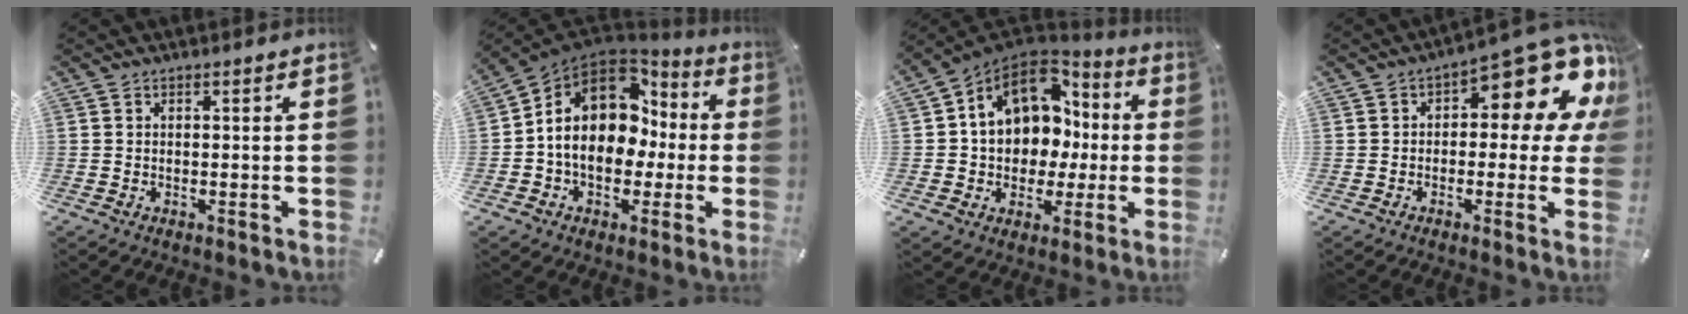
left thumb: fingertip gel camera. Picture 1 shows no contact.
{"total": 14.7, "force": [1.9, 11.7, 8.7], "torque": [-0.150, -0.010, 0.040]}
{"total": 13.9, "force": [3.6, 11.5, 6.9], "torque": [-0.139, -0.015, 0.075]}
{"total": 14.1, "force": [7.5, 5.3, 10.6], "torque": [-0.134, -0.069, 0.118]}